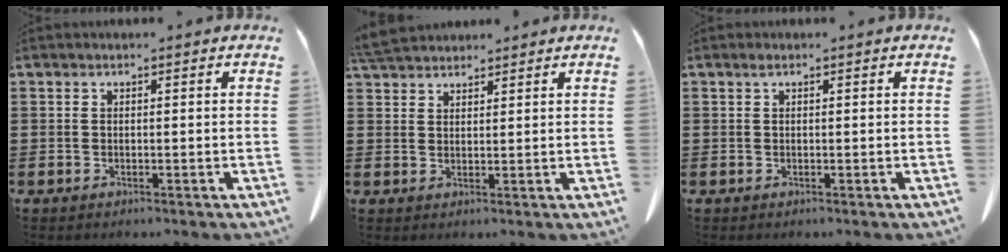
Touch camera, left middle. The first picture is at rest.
{"total": 4.2, "force": [3.9, 0.9, 1.2], "torque": [-0.035, -0.004, 0.078]}
{"total": 0.6, "force": [0.3, 0.1, 0.4], "torque": [-0.010, 0.001, 0.007]}